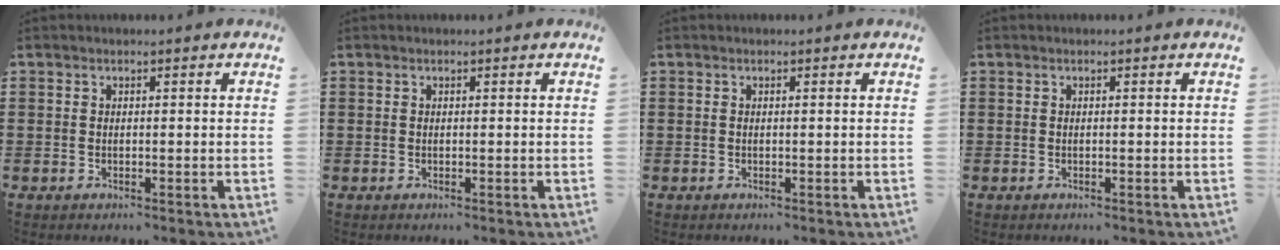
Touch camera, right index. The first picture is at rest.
{"total": 0.0}
{"total": 0.0}
{"total": 0.0}